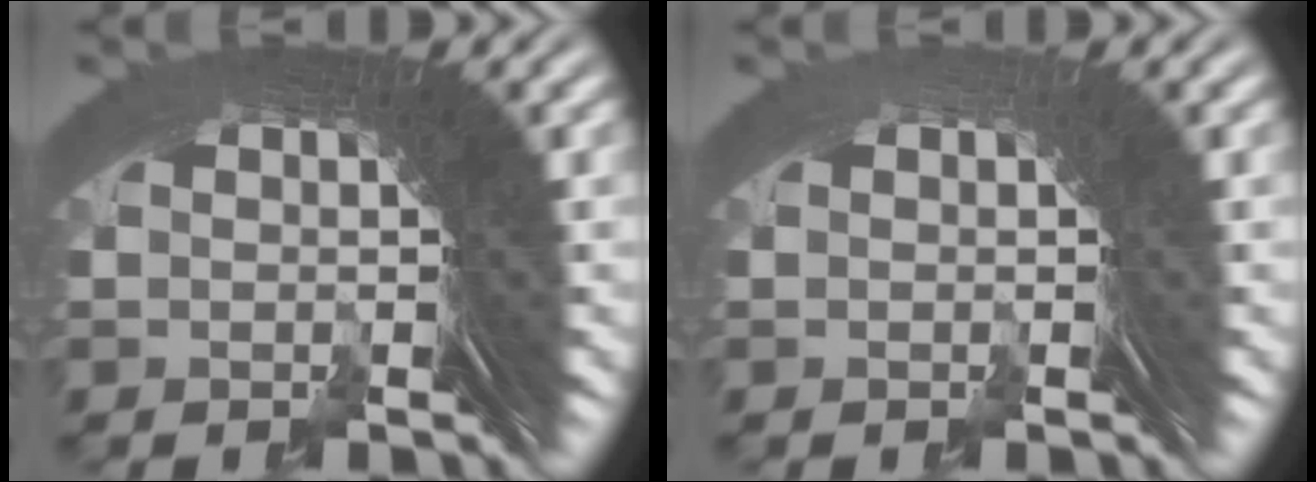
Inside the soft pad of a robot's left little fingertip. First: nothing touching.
{"total": 1.0, "force": [0.4, -0.1, -0.9], "torque": [0.014, 0.006, 0.004]}